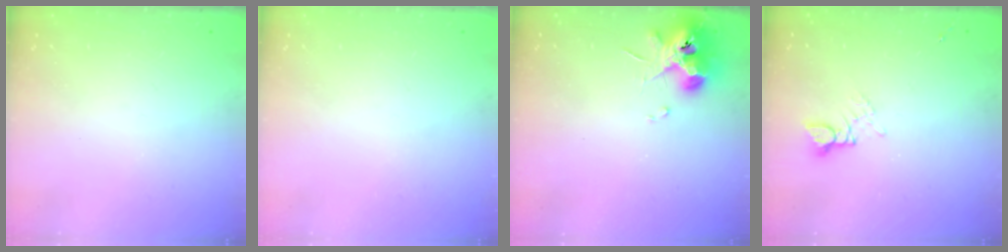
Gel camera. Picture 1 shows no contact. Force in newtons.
{"total": 0.0}
{"total": 10.6, "press": 10.5, "slide": 1.5}
{"total": 2.7, "press": 2.7, "slide": 0.2}